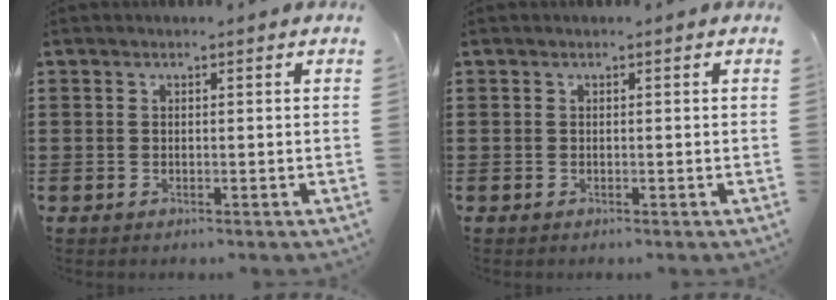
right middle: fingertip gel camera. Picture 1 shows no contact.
{"total": 0.0}